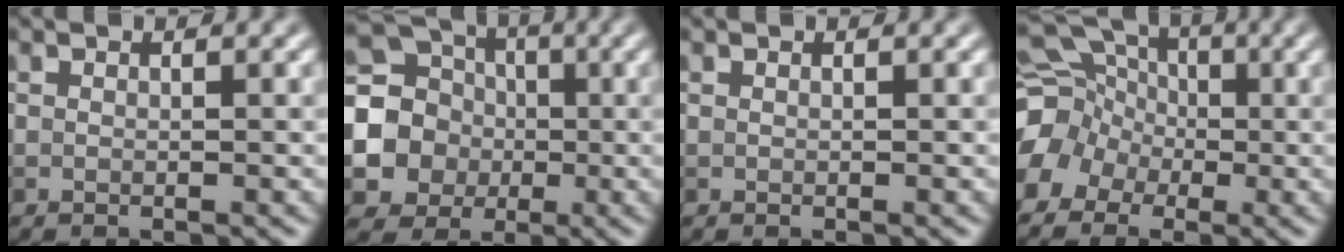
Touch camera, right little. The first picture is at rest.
{"total": 10.0, "force": [-0.9, 9.2, 3.8], "torque": [-0.098, 0.002, -0.048]}
{"total": 0.0}
{"total": 10.7, "force": [-2.4, 9.5, 4.3], "torque": [-0.094, 0.010, -0.067]}